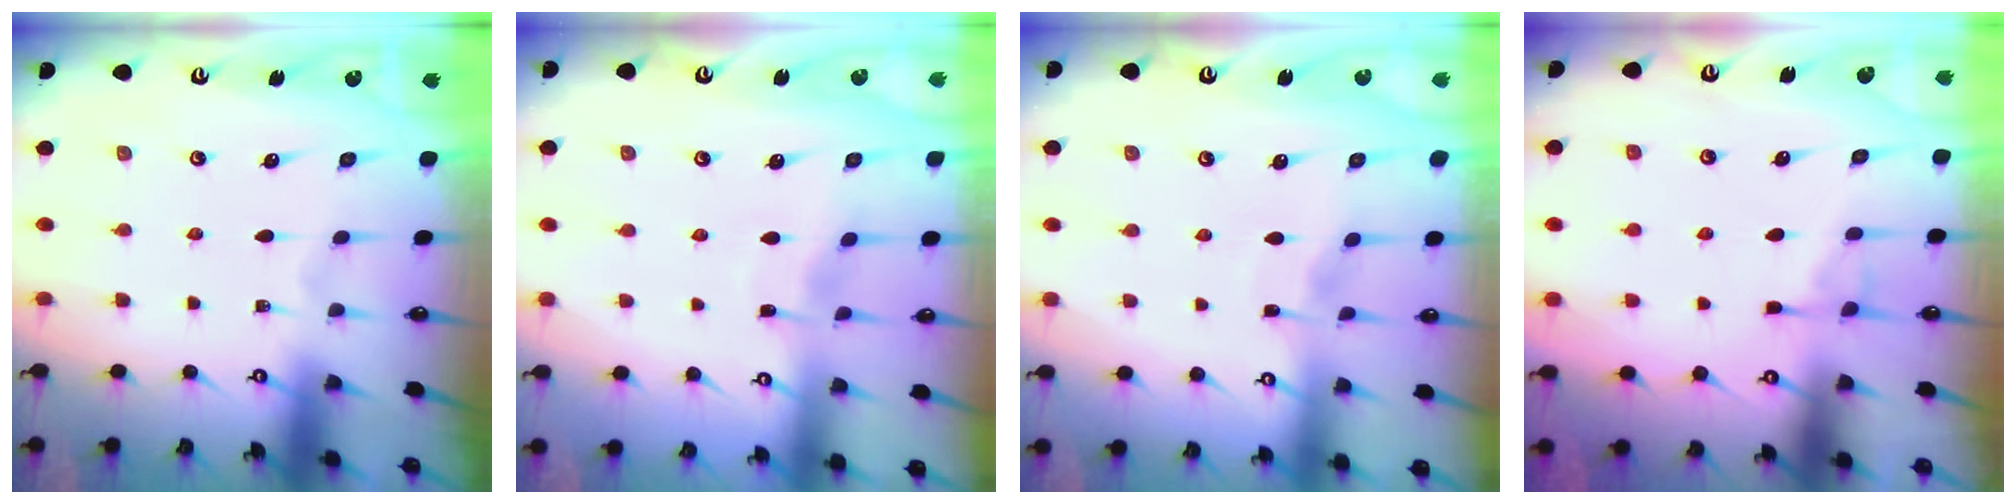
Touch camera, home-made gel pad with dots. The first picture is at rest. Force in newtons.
{"total": 2.9, "press": 2.9, "slide": 0.4}
{"total": 2.7, "press": 2.6, "slide": 0.4}
{"total": 4.1, "press": 4.1, "slide": 0.5}